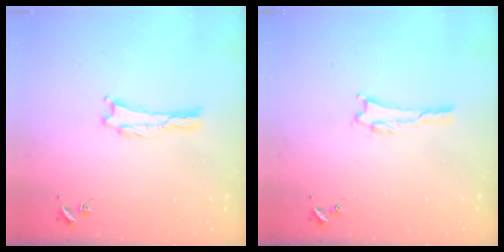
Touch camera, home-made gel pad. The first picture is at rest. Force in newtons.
{"total": 0.5, "press": 0.5, "slide": 0.1}